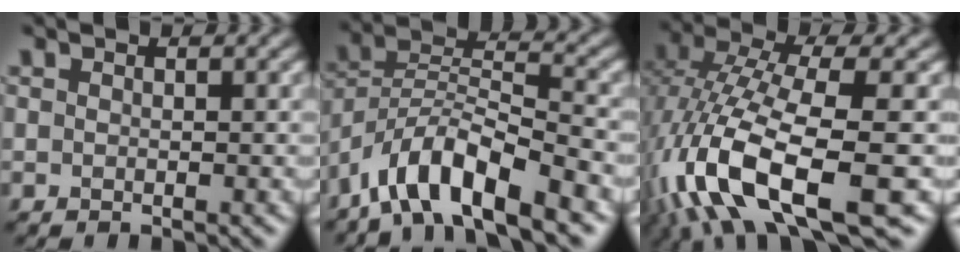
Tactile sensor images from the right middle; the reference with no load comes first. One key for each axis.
{"total": 9.2, "fx": -6.3, "fy": 2.9, "fz": 6.0, "tx": -0.102, "ty": 0.011, "tz": -0.124}
{"total": 12.6, "fx": -5.1, "fy": 4.6, "fz": 10.6, "tx": -0.225, "ty": -0.010, "tz": -0.092}